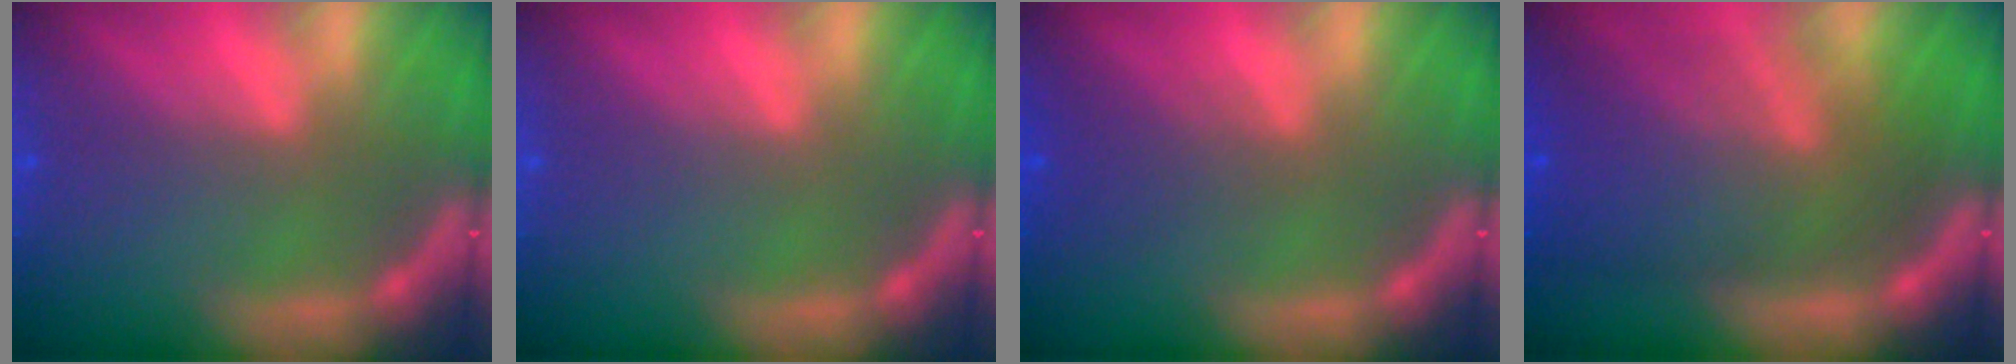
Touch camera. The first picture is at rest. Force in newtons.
{"total": 0.0}
{"total": 2.5}
{"total": 9.5}